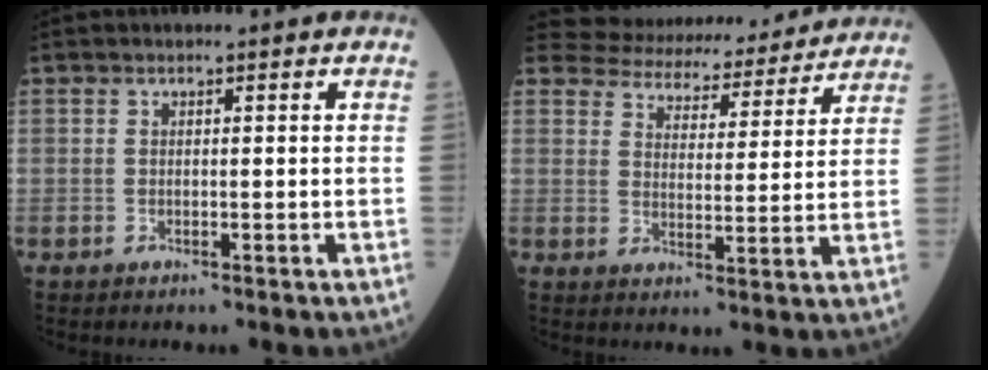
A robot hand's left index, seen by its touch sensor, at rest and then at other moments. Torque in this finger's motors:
{"motor_torque": [-1.15, -0.76, -0.45, -0.10]}